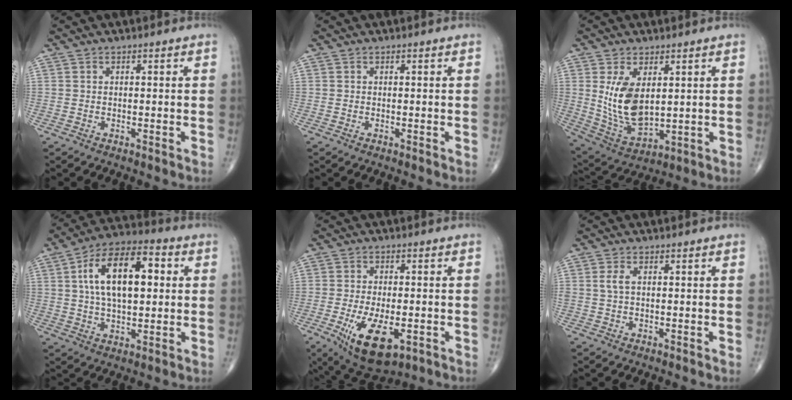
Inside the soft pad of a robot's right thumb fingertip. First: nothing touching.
{"total": 0.0}
{"total": 11.5, "force": [2.4, 6.2, 9.4], "torque": [-0.166, -0.021, 0.064]}
{"total": 16.6, "force": [3.1, 8.4, 14.0], "torque": [-0.225, 0.019, 0.048]}
{"total": 12.1, "force": [-4.3, 5.5, 9.9], "torque": [-0.167, -0.007, -0.058]}
{"total": 2.0, "force": [0.4, 1.0, 1.7], "torque": [-0.043, 0.006, 0.010]}